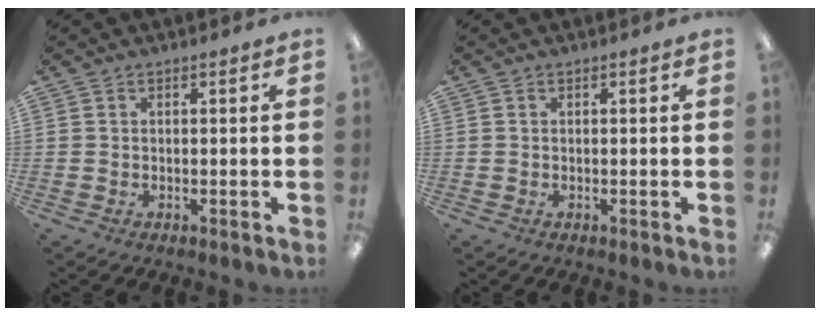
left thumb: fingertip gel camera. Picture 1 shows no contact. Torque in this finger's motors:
{"motor_torque": [0.02, 0.01, -0.06, 0.06, 0.00]}